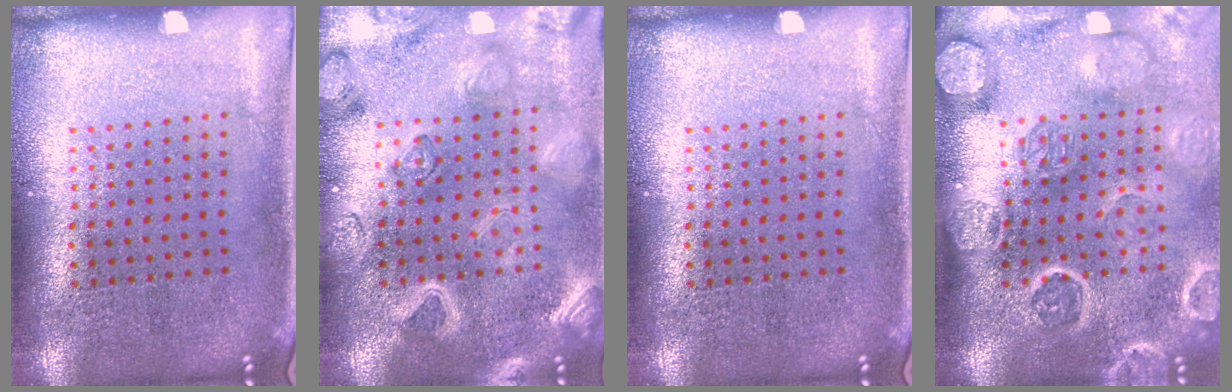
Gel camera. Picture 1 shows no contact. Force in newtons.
{"total": 3.2, "press": 3.1, "slide": 1.0}
{"total": 0.0}
{"total": 4.1, "press": 3.5, "slide": 2.1}